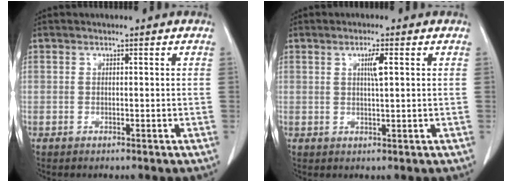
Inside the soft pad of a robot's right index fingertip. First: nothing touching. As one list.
[{"total": 2.6, "force": [0.8, 0.0, 2.4], "torque": [-0.044, -0.001, 0.013]}]